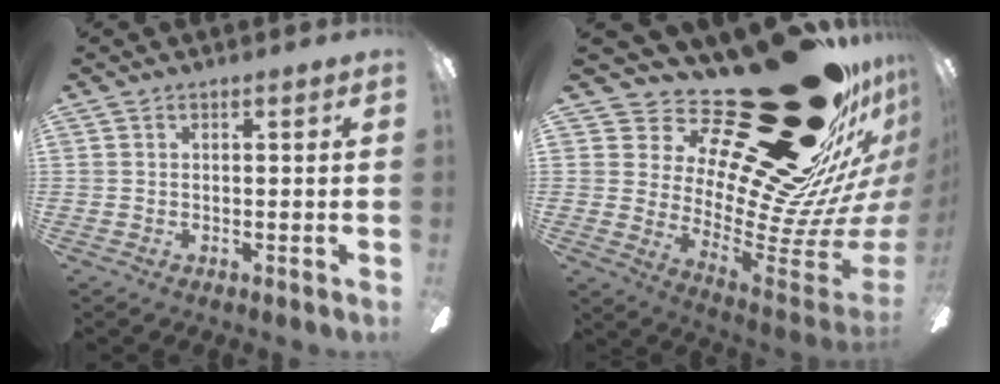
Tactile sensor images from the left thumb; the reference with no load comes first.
{"total": 38.9, "force": [25.0, 13.8, 26.4], "torque": [-0.297, -0.221, 0.482]}